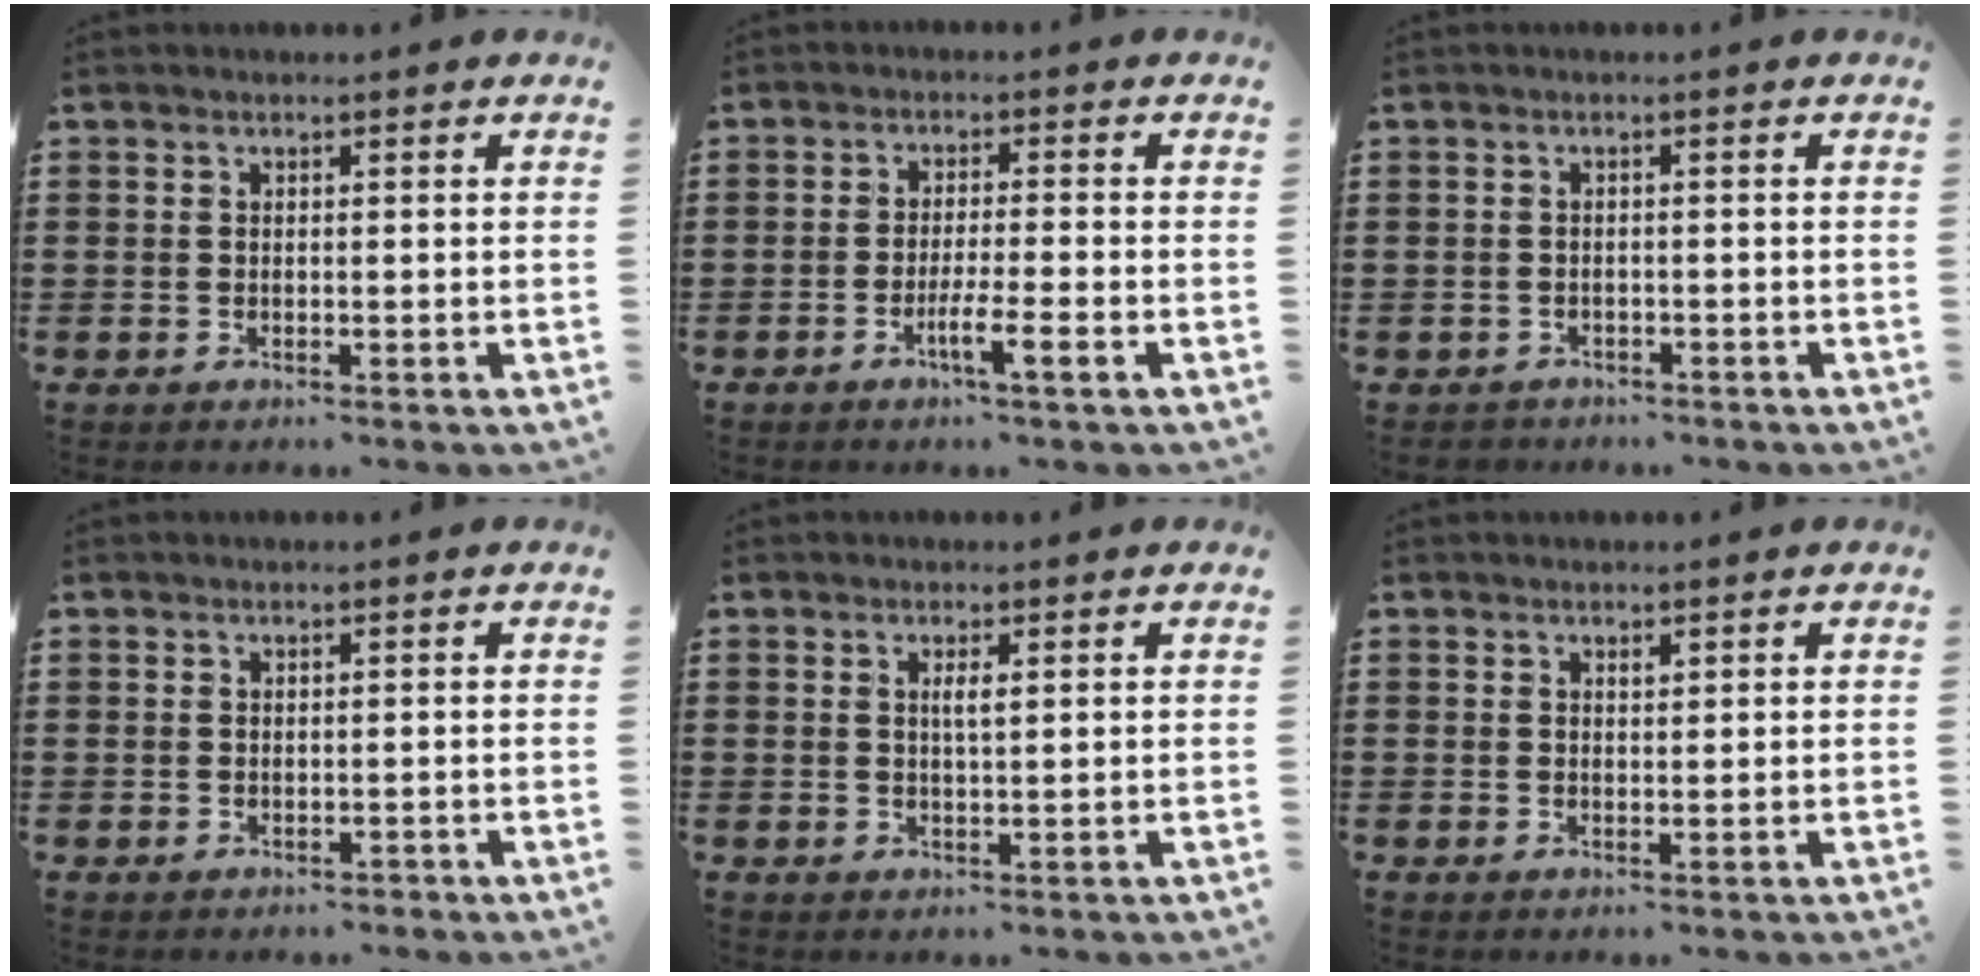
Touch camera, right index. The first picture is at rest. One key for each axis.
{"total": 4.3, "fx": -2.2, "fy": 0.2, "fz": 3.7, "tx": -0.062, "ty": -0.006, "tz": -0.038}
{"total": 1.2, "fx": -1.1, "fy": 0.5, "fz": -0.1, "tx": -0.003, "ty": 0.003, "tz": -0.026}
{"total": 0.7, "fx": -0.1, "fy": 0.6, "fz": 0.1, "tx": -0.003, "ty": 0.003, "tz": -0.003}
{"total": 1.6, "fx": 0.5, "fy": 0.2, "fz": 1.6, "tx": -0.031, "ty": 0.001, "tz": 0.006}
{"total": 0.9, "fx": 0.7, "fy": 0.4, "fz": 0.3, "tx": -0.008, "ty": 0.002, "tz": 0.014}